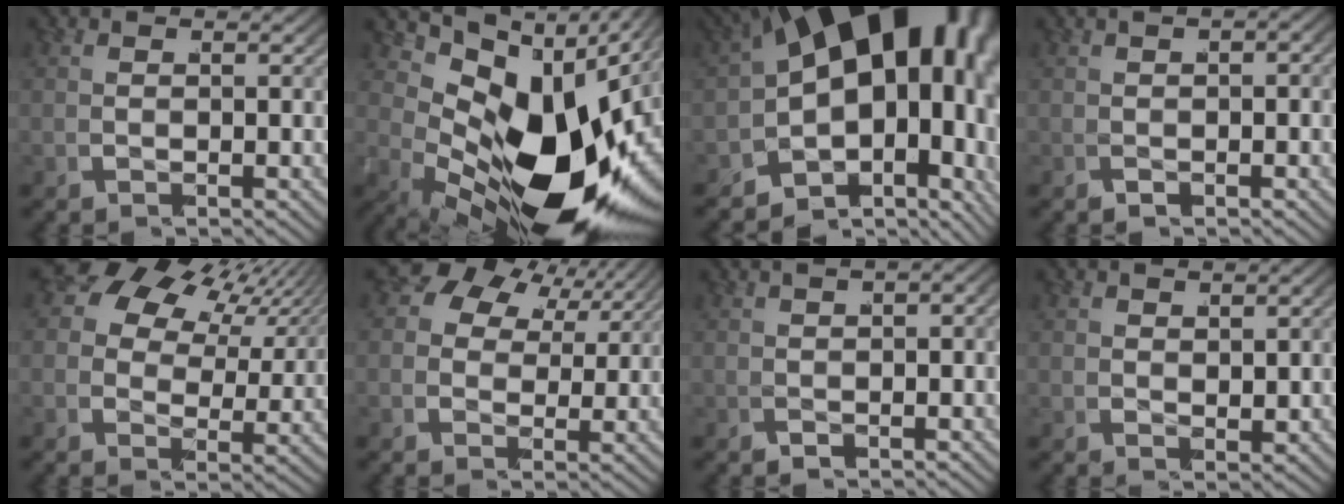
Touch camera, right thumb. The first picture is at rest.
{"total": 18.1, "force": [-0.7, 10.4, 14.8], "torque": [-0.238, -0.036, 0.004]}
{"total": 21.7, "force": [1.5, 13.4, 17.0], "torque": [-0.282, -0.013, 0.011]}
{"total": 3.6, "force": [-0.1, 2.1, 3.0], "torque": [-0.051, -0.004, -0.002]}
{"total": 11.0, "force": [4.4, 7.7, 6.4], "torque": [-0.115, 0.021, 0.049]}
{"total": 6.7, "force": [2.7, 5.0, 3.6], "torque": [-0.073, 0.008, 0.032]}
{"total": 4.1, "force": [0.0, 2.3, 3.3], "torque": [-0.057, -0.002, -0.001]}
{"total": 1.2, "force": [1.2, 0.3, 0.1], "torque": [0.005, 0.006, 0.023]}